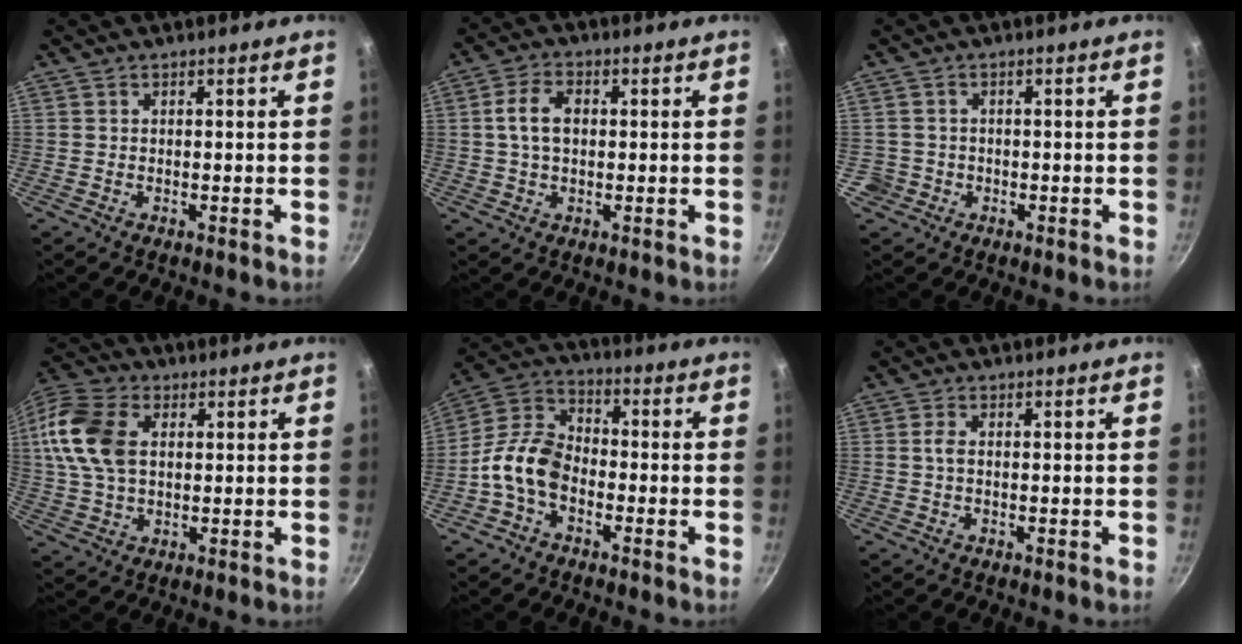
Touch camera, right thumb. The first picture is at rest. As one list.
[{"total": 6.4, "force": [0.6, 4.1, 4.8], "torque": [-0.083, 0.012, 0.008]}, {"total": 2.7, "force": [-0.7, 2.6, 0.2], "torque": [0.013, 0.021, -0.006]}, {"total": 15.0, "force": [2.8, 9.9, 10.9], "torque": [-0.215, 0.017, 0.045]}, {"total": 10.7, "force": [-3.7, 7.1, 7.0], "torque": [-0.114, 0.045, -0.093]}, {"total": 1.6, "force": [0.0, 0.8, 1.4], "torque": [-0.036, 0.005, -0.004]}]